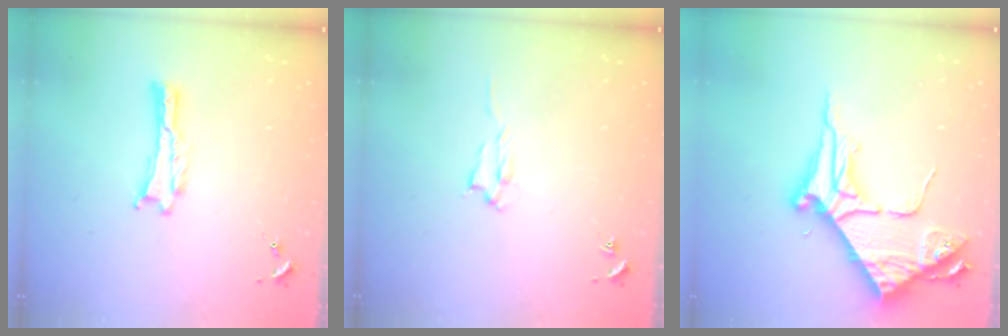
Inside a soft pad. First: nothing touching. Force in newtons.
{"total": 1.4, "press": 1.4, "slide": 0.2}
{"total": 8.9, "press": 8.9, "slide": 0.8}